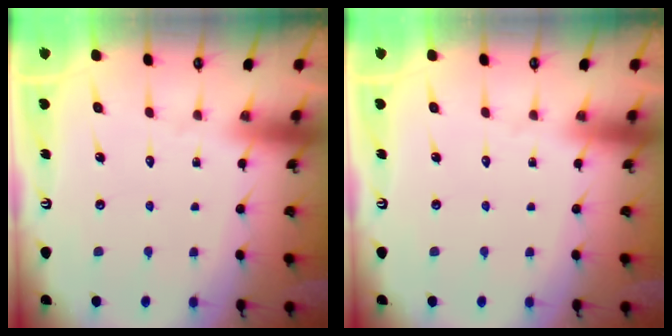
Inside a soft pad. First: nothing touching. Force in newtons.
{"total": 0.0}